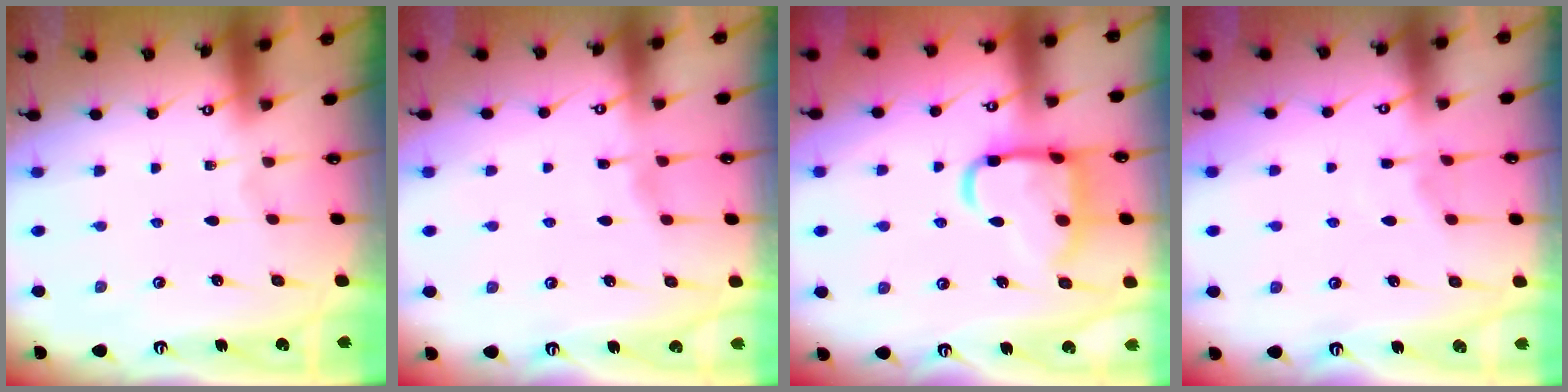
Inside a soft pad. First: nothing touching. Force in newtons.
{"total": 3.0, "press": 3.0, "slide": 0.2}
{"total": 15.3, "press": 15.2, "slide": 1.6}
{"total": 4.1, "press": 4.1, "slide": 0.6}